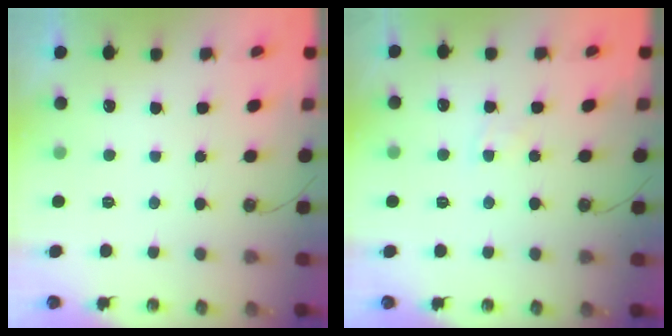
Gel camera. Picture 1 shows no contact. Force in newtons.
{"total": 3.5, "press": 3.5, "slide": 0.5}